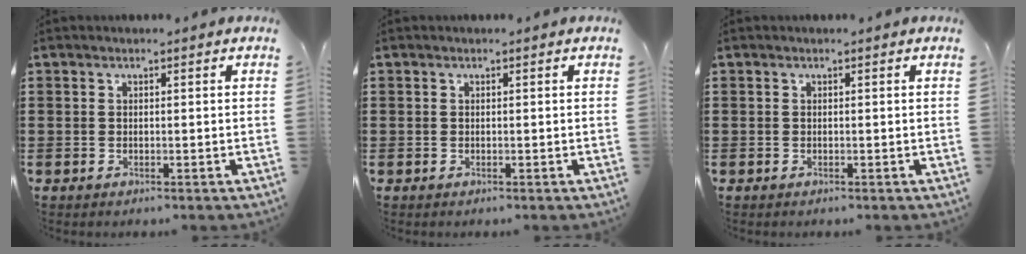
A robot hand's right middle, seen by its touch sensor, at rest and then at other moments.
{"total": 0.0}
{"total": 0.0}